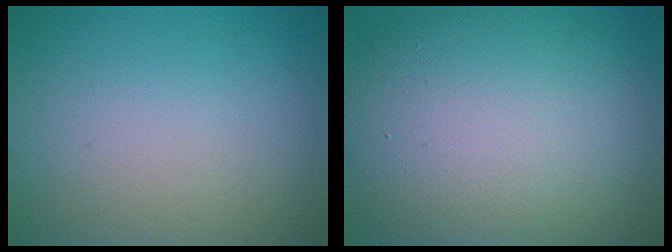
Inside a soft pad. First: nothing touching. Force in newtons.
{"total": 13.4, "press": 13.4, "slide": 0.8}